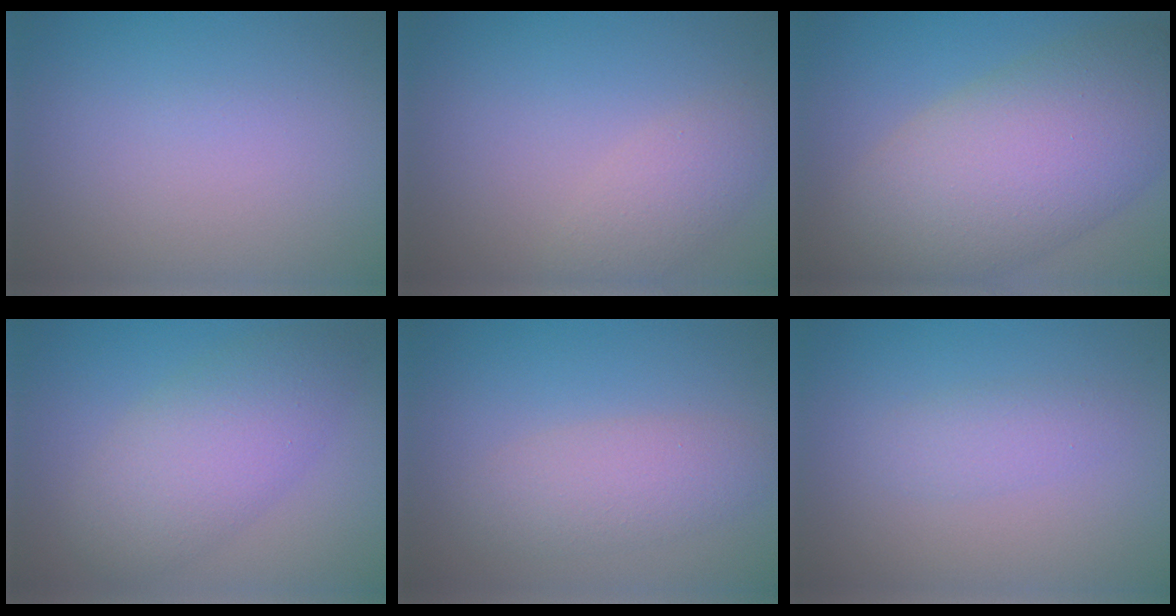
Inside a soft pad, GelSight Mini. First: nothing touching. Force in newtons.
{"total": 2.4, "press": 2.4, "slide": 0.2}
{"total": 11.2, "press": 11.2, "slide": 0.5}
{"total": 5.6, "press": 5.6, "slide": 0.0}
{"total": 3.0, "press": 3.0, "slide": 0.2}
{"total": 1.6, "press": 1.6, "slide": 0.0}